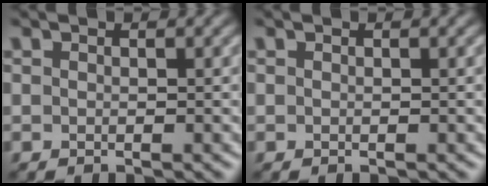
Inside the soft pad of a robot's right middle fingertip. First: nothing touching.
{"total": 0.0}